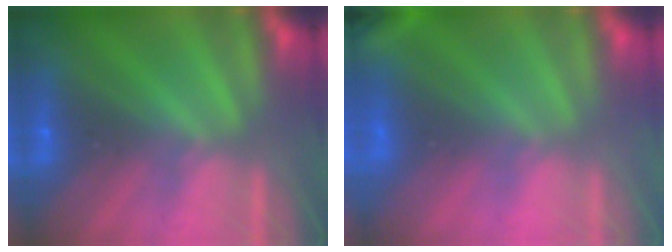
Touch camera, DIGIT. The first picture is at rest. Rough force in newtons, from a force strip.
{"total": 3.5}